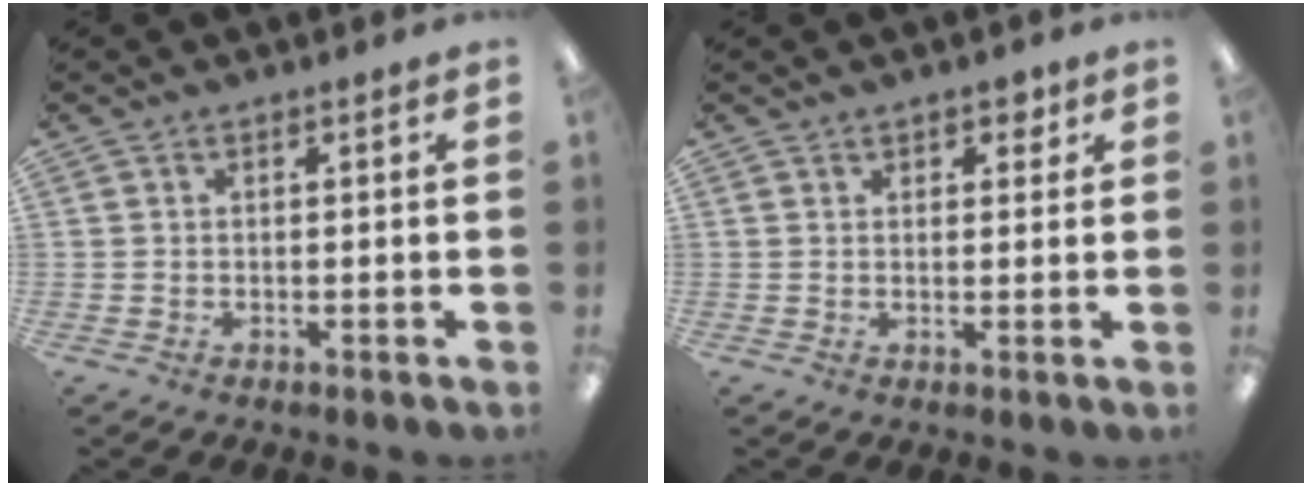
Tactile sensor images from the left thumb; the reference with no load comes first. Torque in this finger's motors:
{"motor_torque": [0.03, 0.02, -0.07, 0.12, 0.01]}